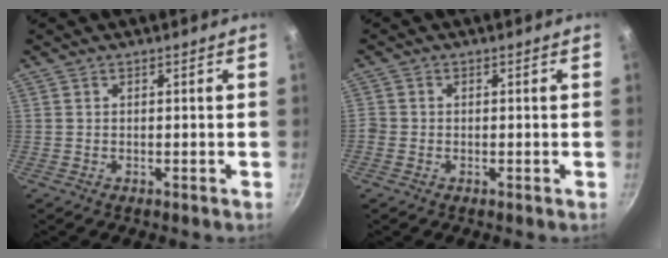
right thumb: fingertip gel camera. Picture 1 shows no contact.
{"total": 1.6, "force": [-0.7, 1.3, 0.5], "torque": [-0.010, 0.001, -0.018]}